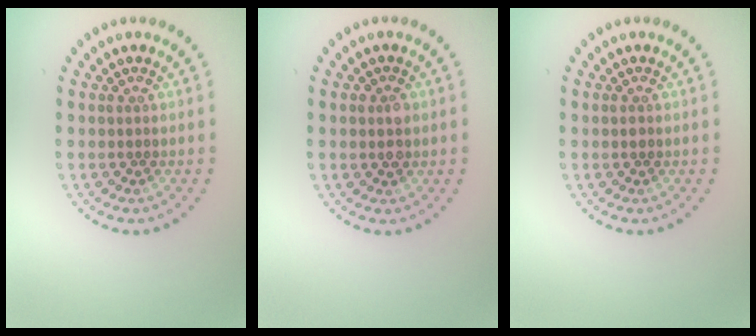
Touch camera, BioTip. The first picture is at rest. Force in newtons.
{"total": 1.6, "press": 1.6, "slide": 0.3}
{"total": 0.7, "press": 0.7, "slide": 0.1}